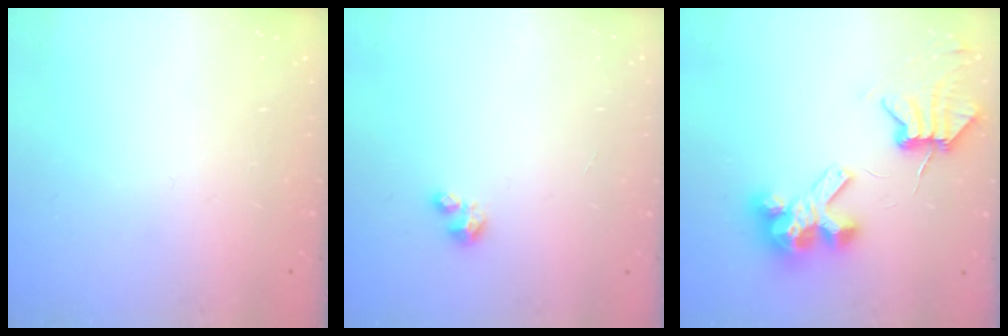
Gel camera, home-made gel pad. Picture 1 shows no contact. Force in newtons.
{"total": 2.5, "press": 2.5, "slide": 0.3}
{"total": 8.0, "press": 7.9, "slide": 1.0}